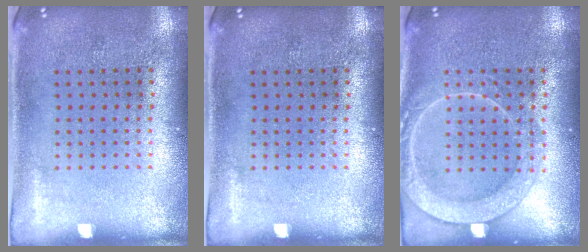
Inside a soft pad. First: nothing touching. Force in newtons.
{"total": 0.0}
{"total": 3.0, "press": 2.9, "slide": 0.5}